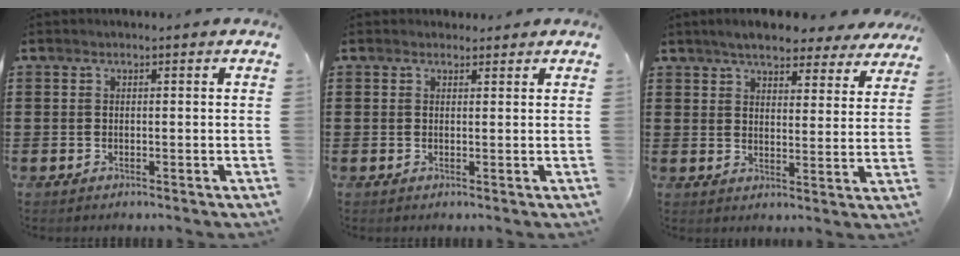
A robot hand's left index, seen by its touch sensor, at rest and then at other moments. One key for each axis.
{"total": 1.0, "fx": 0.8, "fy": 0.5, "fz": 0.1, "tx": 0.004, "ty": 0.000, "tz": 0.014}
{"total": 5.5, "fx": 5.0, "fy": 1.0, "fz": 1.9, "tx": -0.049, "ty": -0.016, "tz": 0.090}